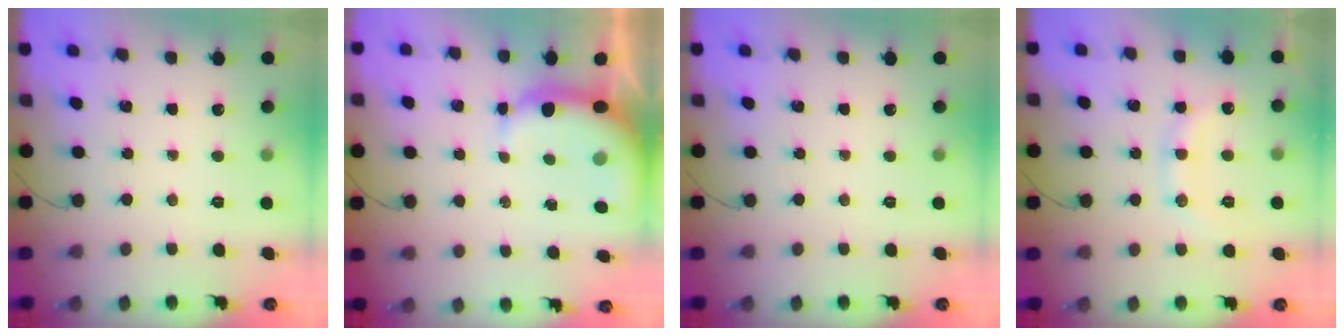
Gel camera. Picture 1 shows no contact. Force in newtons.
{"total": 5.8, "press": 5.7, "slide": 1.3}
{"total": 0.0}
{"total": 10.6, "press": 10.6, "slide": 0.1}